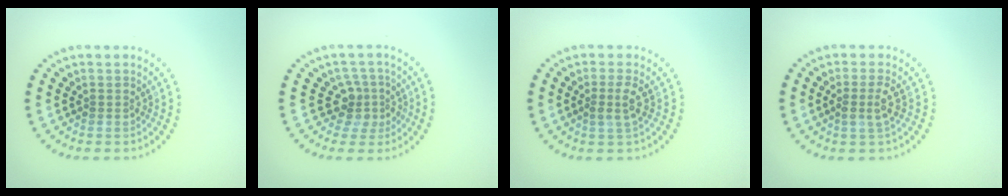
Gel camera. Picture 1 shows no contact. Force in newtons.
{"total": 2.7, "press": 2.0, "slide": 1.8}
{"total": 1.3, "press": 1.1, "slide": 0.7}
{"total": 1.6, "press": 1.4, "slide": 0.9}